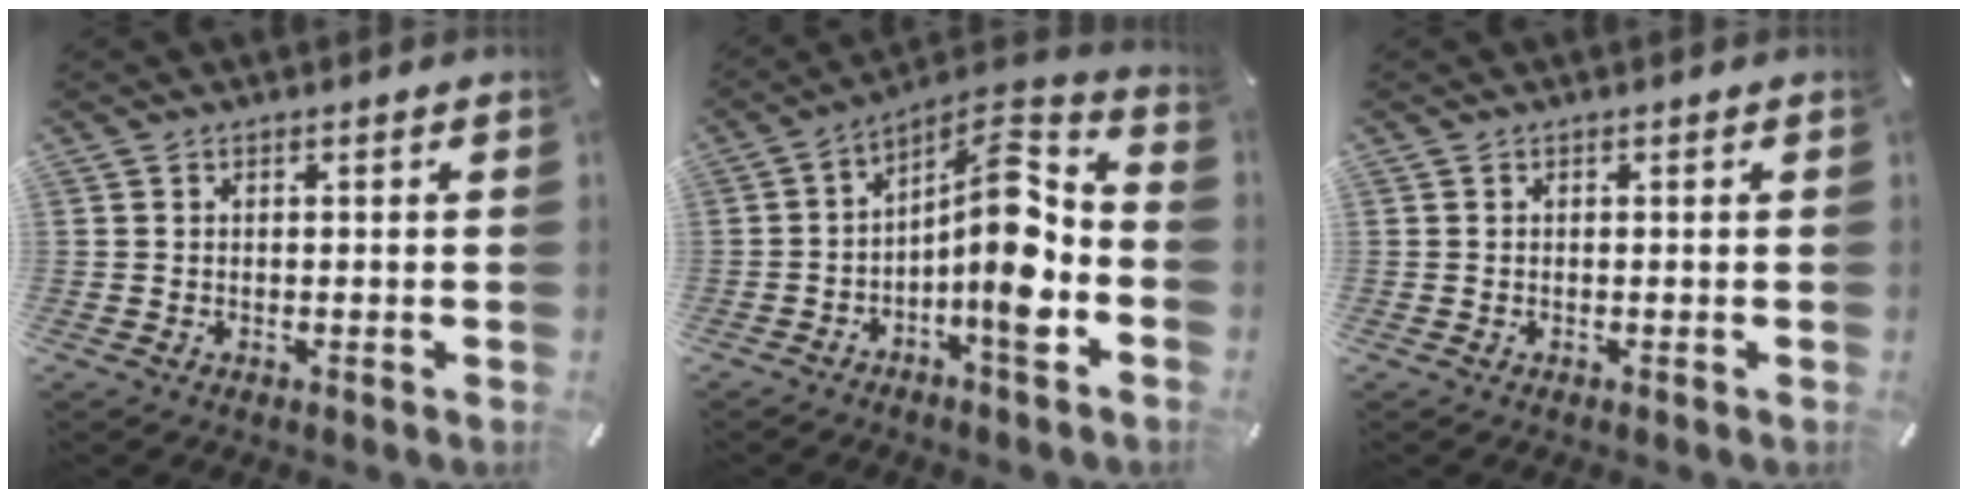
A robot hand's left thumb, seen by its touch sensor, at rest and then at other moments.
{"total": 13.6, "force": [-3.4, 4.8, 12.3], "torque": [-0.179, -0.010, -0.062]}
{"total": 0.0}